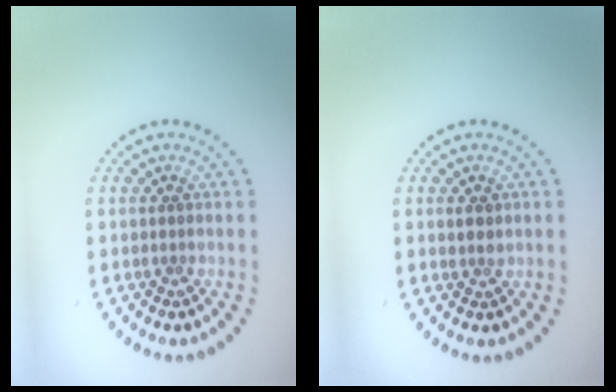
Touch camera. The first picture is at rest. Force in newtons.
{"total": 1.3, "press": 1.2, "slide": 0.5}